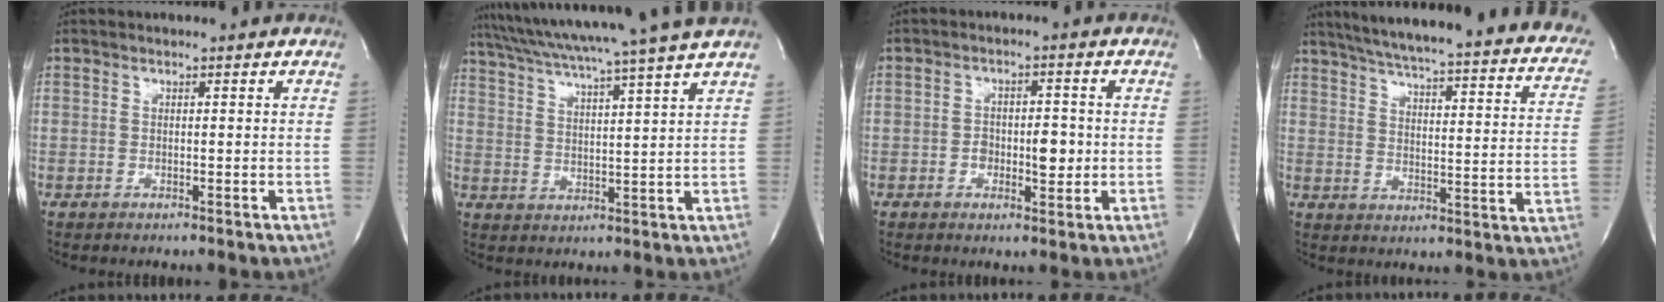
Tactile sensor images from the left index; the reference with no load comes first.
{"total": 17.0, "force": [14.6, -2.3, 8.4], "torque": [-0.152, -0.011, 0.211]}
{"total": 4.6, "force": [-0.9, 2.3, 3.8], "torque": [-0.052, 0.004, -0.007]}
{"total": 29.7, "force": [24.4, 4.3, 16.3], "torque": [-0.219, -0.034, 0.289]}